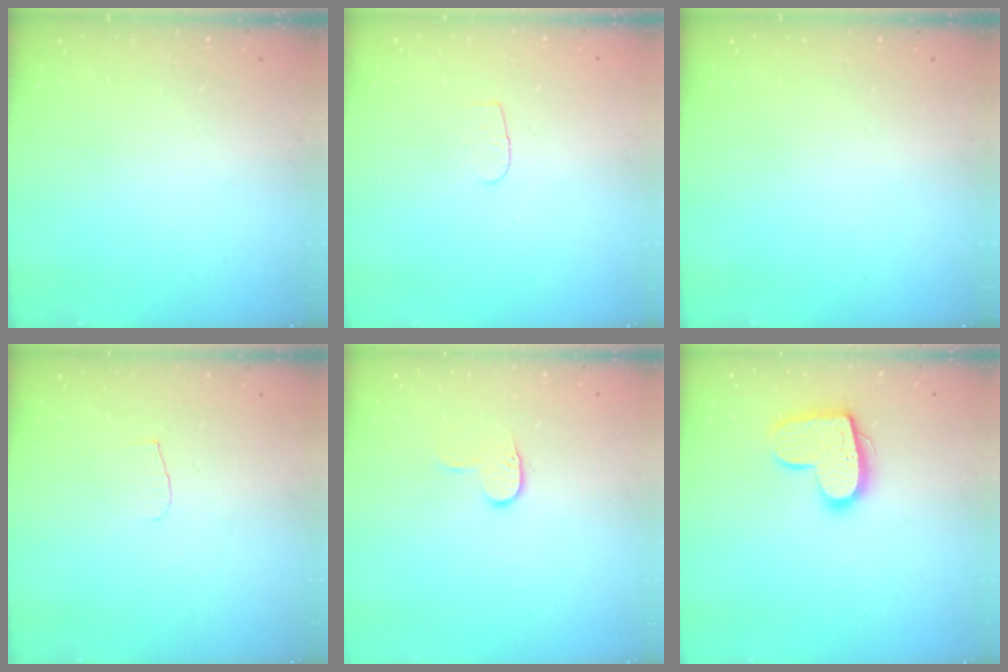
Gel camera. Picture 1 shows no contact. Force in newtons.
{"total": 3.7, "press": 3.7, "slide": 0.4}
{"total": 0.0}
{"total": 4.3, "press": 4.2, "slide": 0.4}
{"total": 5.8, "press": 5.8, "slide": 0.6}
{"total": 14.5, "press": 14.5, "slide": 0.8}